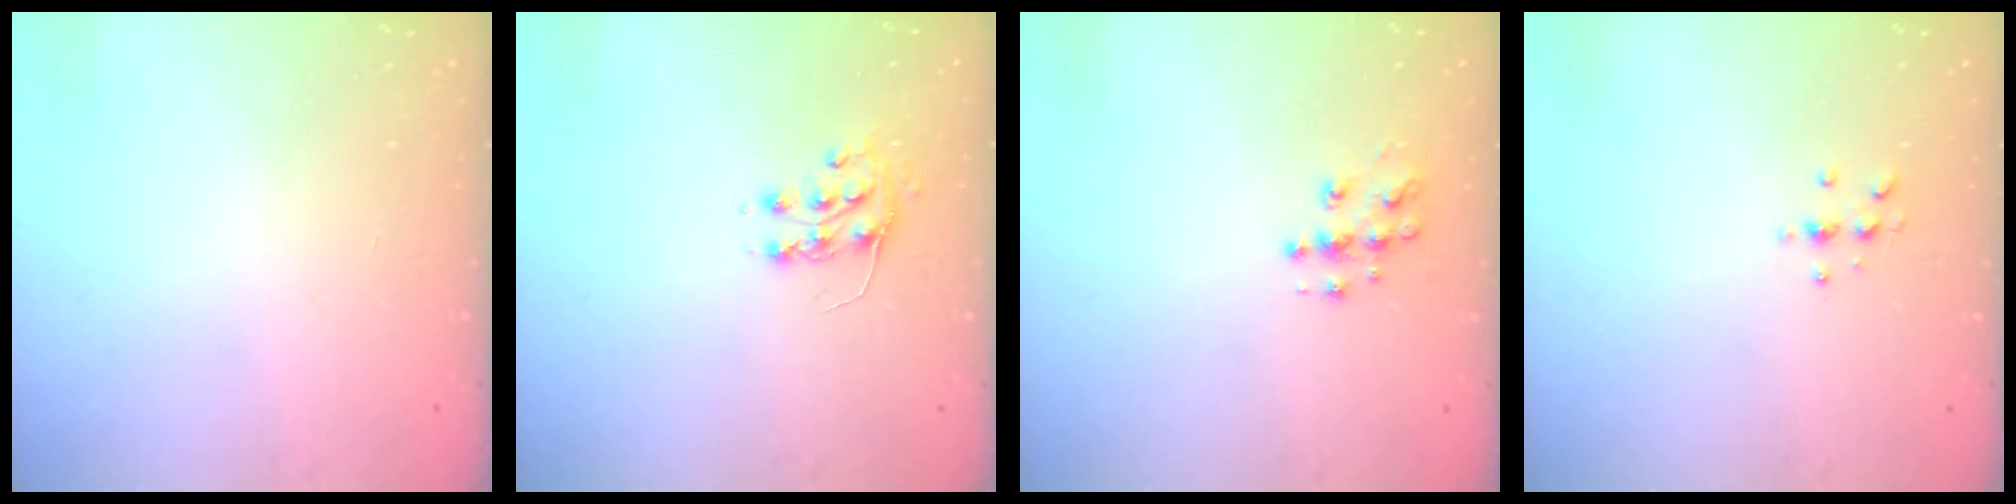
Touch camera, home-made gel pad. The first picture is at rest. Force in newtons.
{"total": 7.3, "press": 7.3, "slide": 0.4}
{"total": 8.5, "press": 8.5, "slide": 0.5}
{"total": 3.8, "press": 3.7, "slide": 0.4}